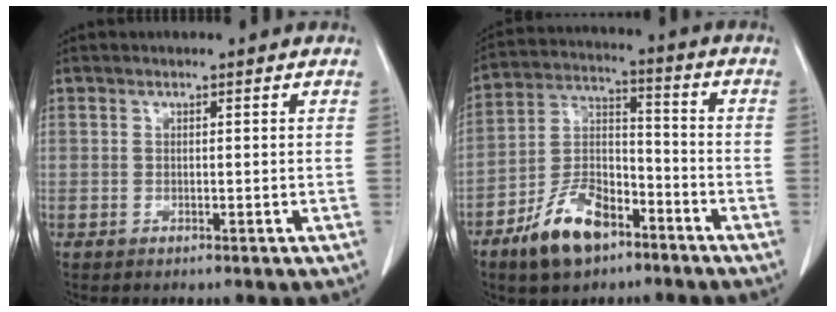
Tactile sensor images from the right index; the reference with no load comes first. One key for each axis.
{"total": 11.5, "fx": -7.6, "fy": 5.1, "fz": 6.9, "tx": -0.143, "ty": 0.005, "tz": -0.147}